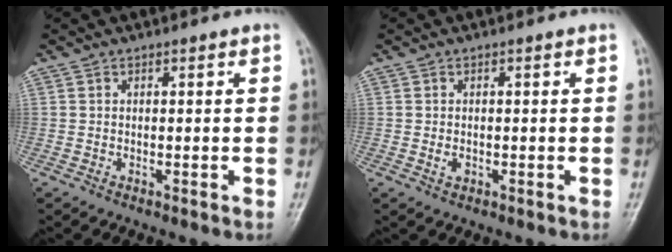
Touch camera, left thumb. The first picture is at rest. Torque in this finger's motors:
{"motor_torque": [-0.29, -0.23, 0.08, -0.07, 0.00]}